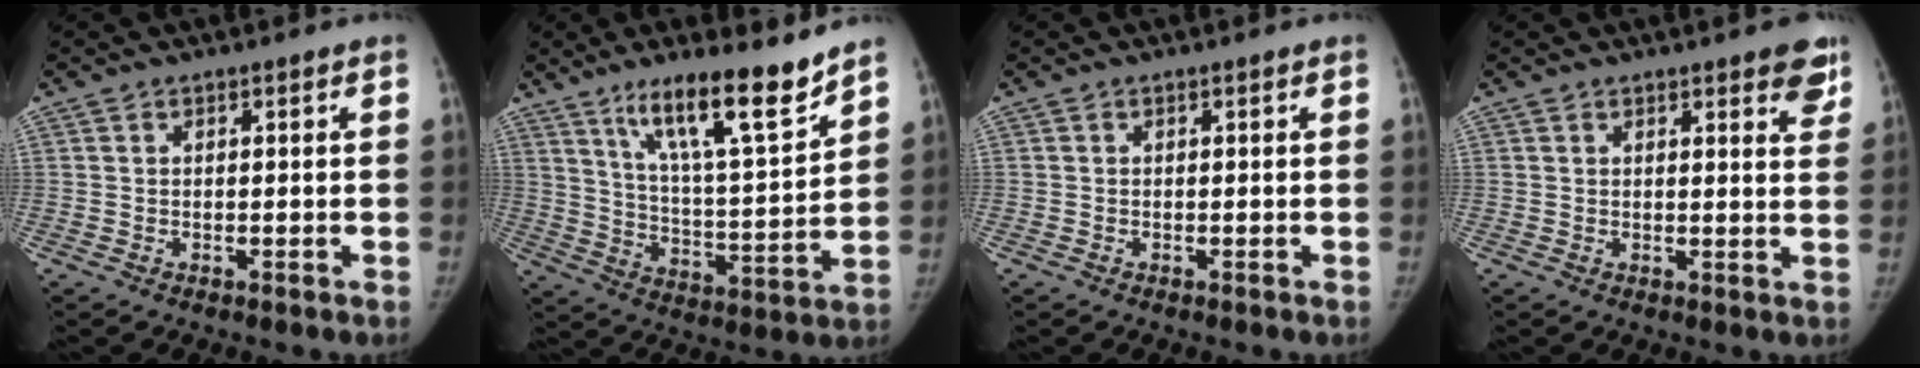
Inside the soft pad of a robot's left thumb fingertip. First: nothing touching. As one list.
[{"total": 16.3, "force": [11.6, 2.7, 11.2], "torque": [-0.165, -0.078, 0.199]}, {"total": 0.0}, {"total": 6.2, "force": [4.0, 1.9, 4.3], "torque": [-0.027, -0.016, 0.042]}]